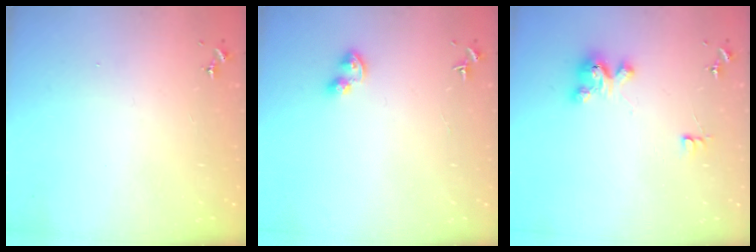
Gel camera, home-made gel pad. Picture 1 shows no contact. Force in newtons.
{"total": 5.7, "press": 5.6, "slide": 1.3}
{"total": 4.2, "press": 4.2, "slide": 0.3}